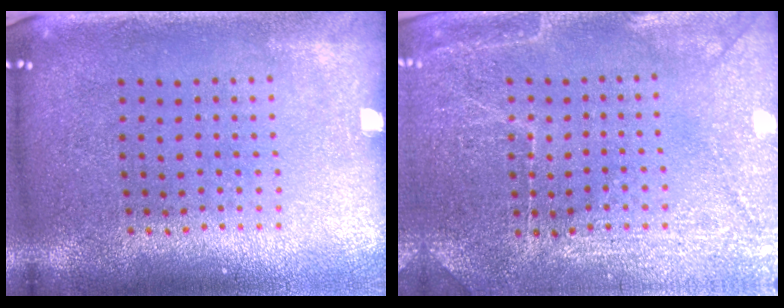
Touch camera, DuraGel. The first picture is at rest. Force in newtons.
{"total": 2.9, "press": 2.9, "slide": 0.2}